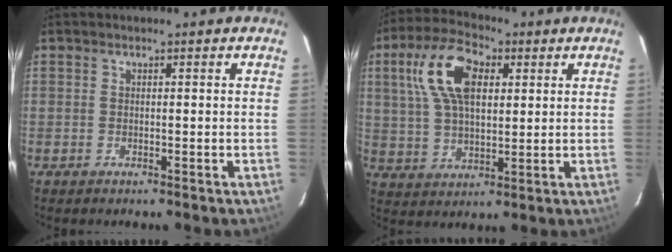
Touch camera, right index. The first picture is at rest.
{"total": 13.4, "force": [4.4, 7.0, 10.6], "torque": [-0.212, 0.029, 0.080]}